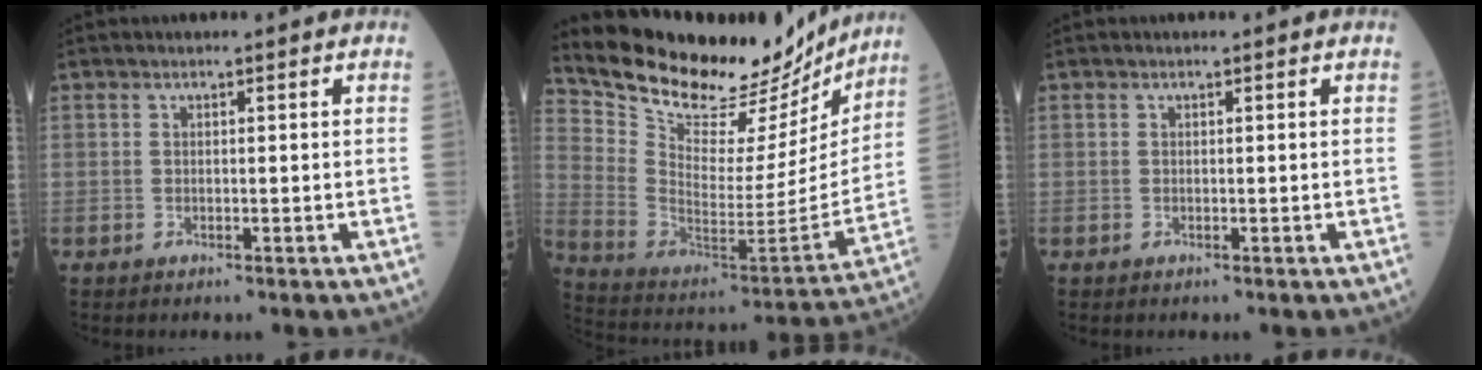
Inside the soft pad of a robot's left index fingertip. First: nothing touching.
{"total": 24.4, "force": [22.1, 6.9, 7.8], "torque": [-0.136, -0.043, 0.327]}
{"total": 0.0}